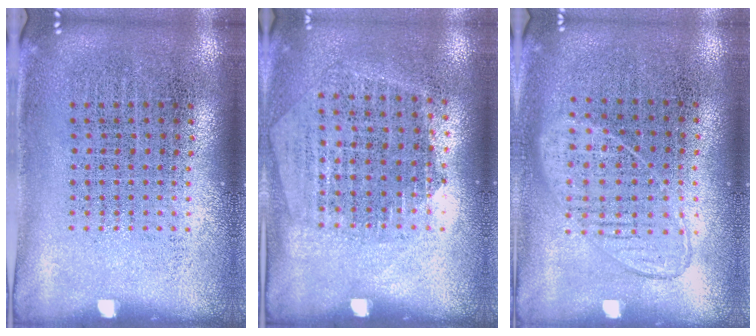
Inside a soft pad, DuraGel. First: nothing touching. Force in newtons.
{"total": 1.3, "press": 1.2, "slide": 0.6}
{"total": 1.0, "press": 0.9, "slide": 0.4}